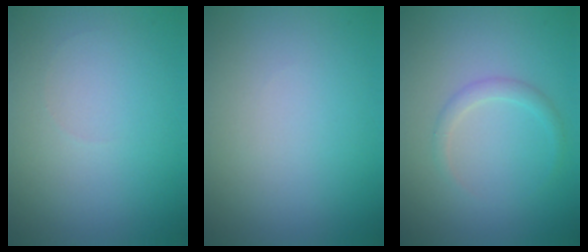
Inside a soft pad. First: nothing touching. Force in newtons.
{"total": 0.0}
{"total": 1.3, "press": 1.3, "slide": 0.0}